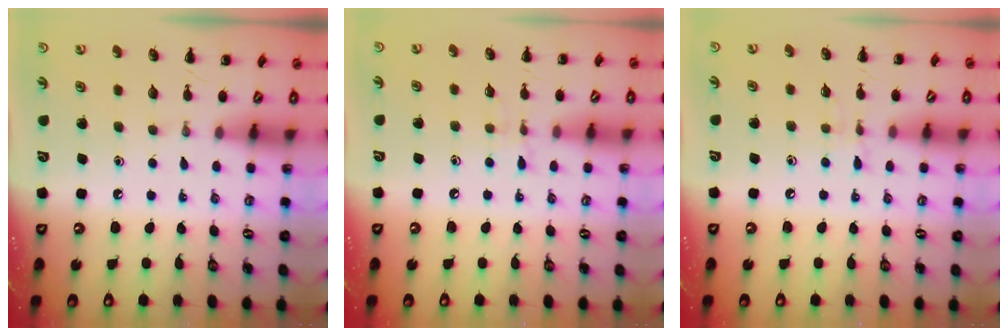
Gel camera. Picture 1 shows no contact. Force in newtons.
{"total": 4.4, "press": 4.3, "slide": 1.2}
{"total": 4.4, "press": 4.3, "slide": 1.2}